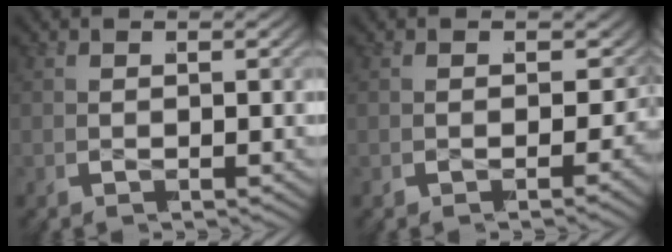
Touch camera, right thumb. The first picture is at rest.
{"total": 7.2, "force": [-0.4, 5.0, 5.1], "torque": [-0.065, -0.011, -0.002]}